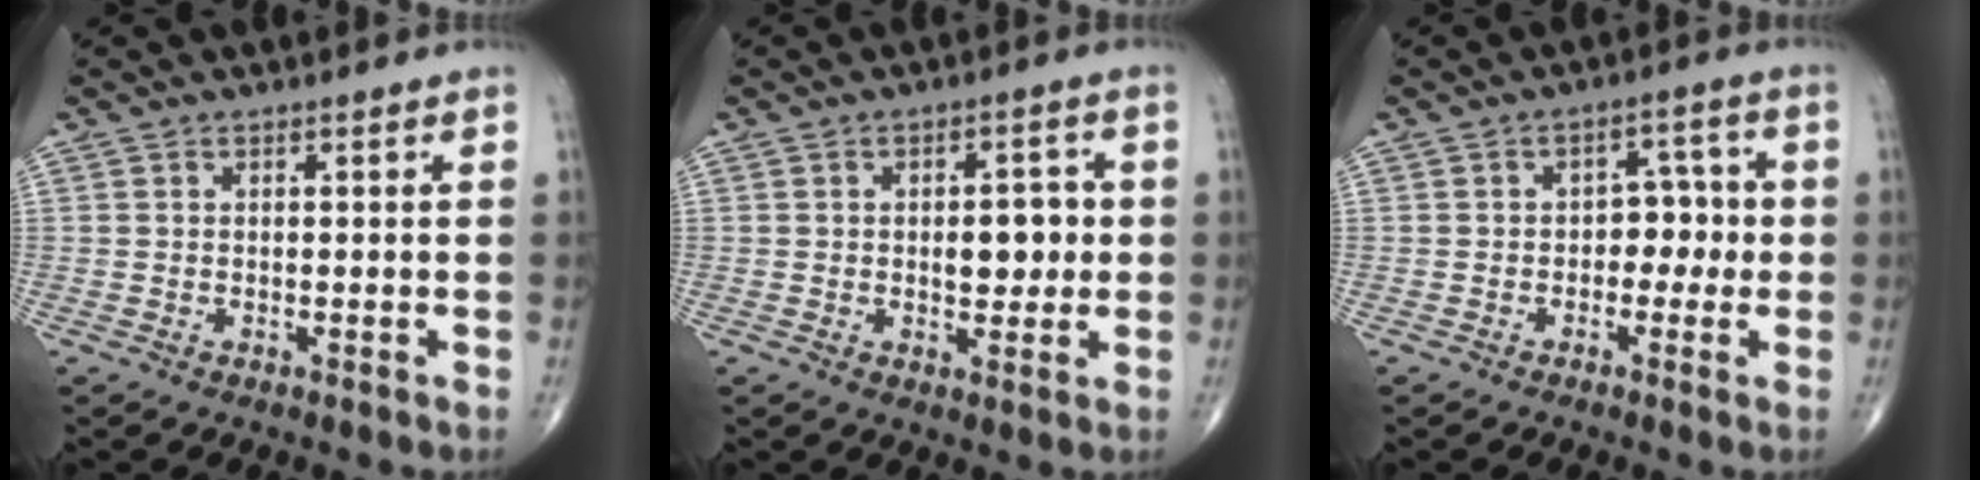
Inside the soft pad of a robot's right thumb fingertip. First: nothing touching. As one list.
[{"total": 6.4, "force": [0.2, 3.5, 5.3], "torque": [-0.050, 0.003, 0.003]}, {"total": 5.3, "force": [-0.7, 3.8, 3.7], "torque": [-0.013, 0.020, -0.019]}]